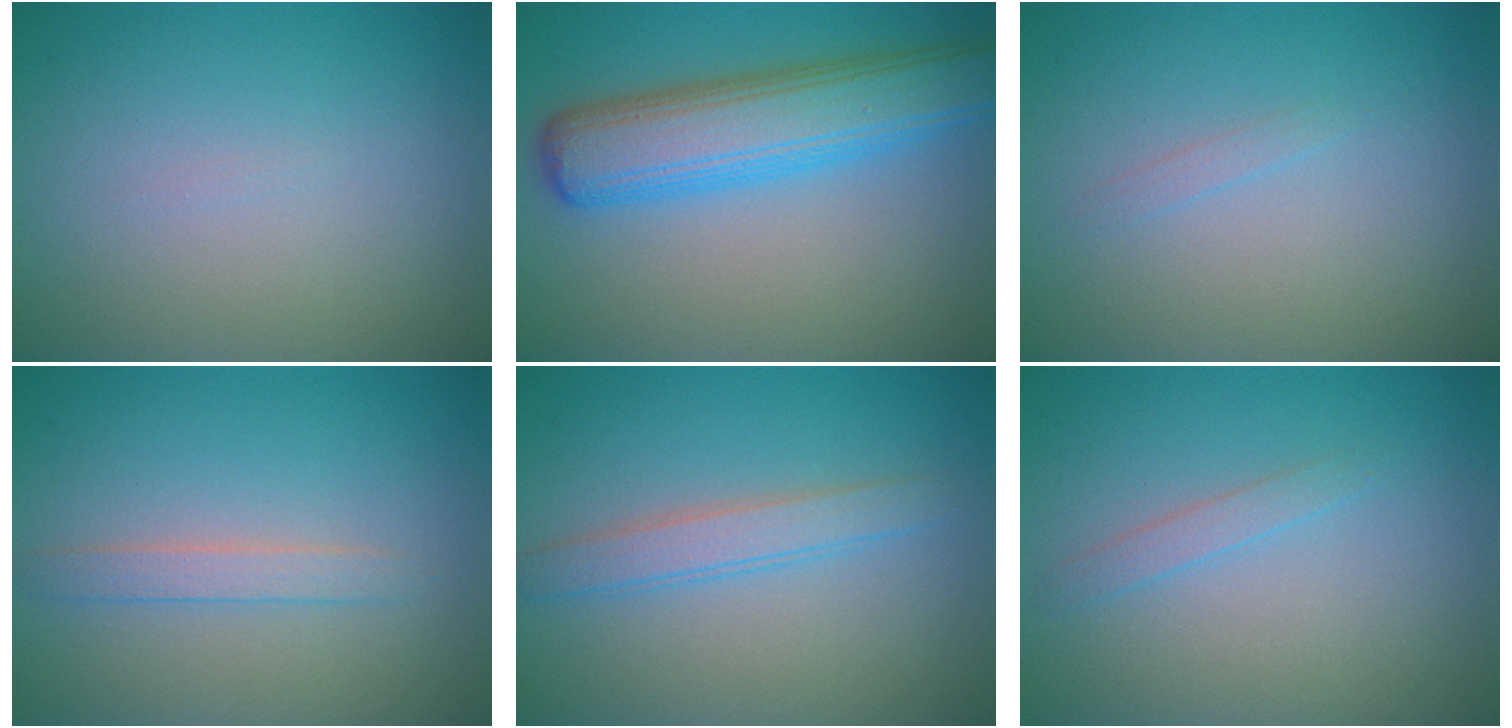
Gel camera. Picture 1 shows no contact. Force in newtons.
{"total": 7.8, "press": 7.8, "slide": 0.2}
{"total": 0.6, "press": 0.6, "slide": 0.0}
{"total": 1.6, "press": 1.6, "slide": 0.0}
{"total": 2.5, "press": 2.5, "slide": 0.0}
{"total": 1.1, "press": 1.1, "slide": 0.1}